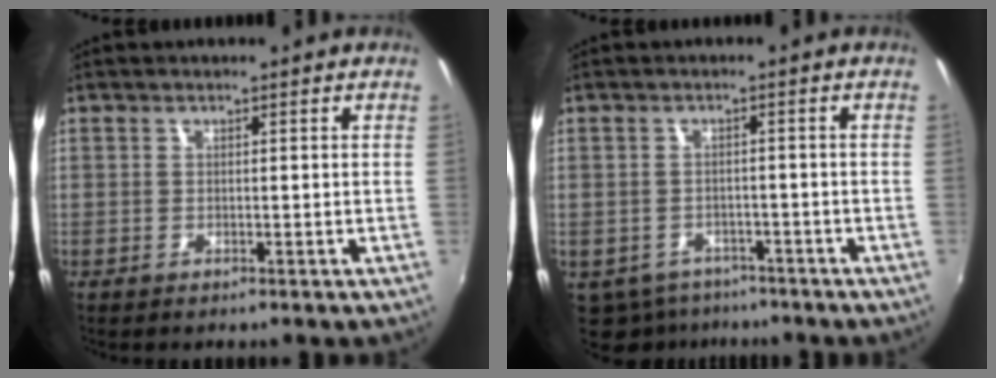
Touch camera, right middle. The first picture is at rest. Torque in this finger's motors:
{"motor_torque": [-0.51, -0.22, -0.01, -0.01]}